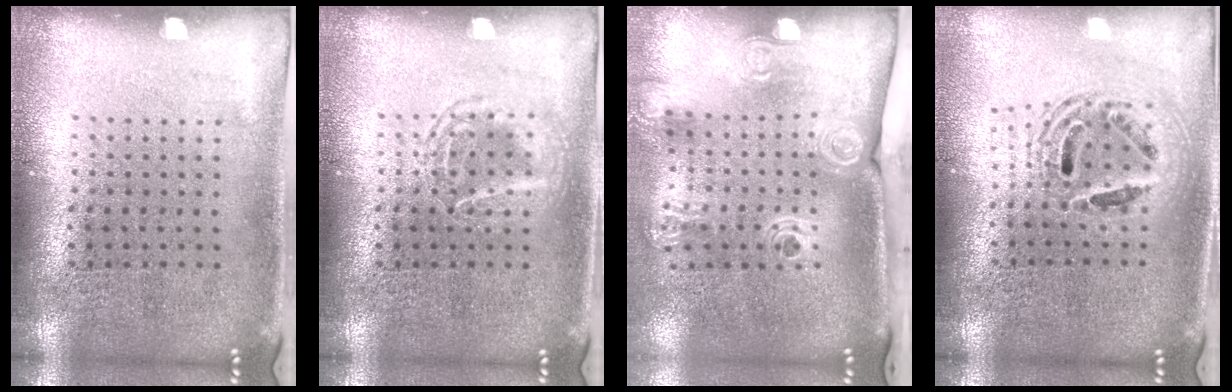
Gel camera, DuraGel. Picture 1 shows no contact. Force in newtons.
{"total": 1.9, "press": 1.9, "slide": 0.3}
{"total": 2.3, "press": 1.6, "slide": 1.5}
{"total": 1.8, "press": 1.5, "slide": 1.0}